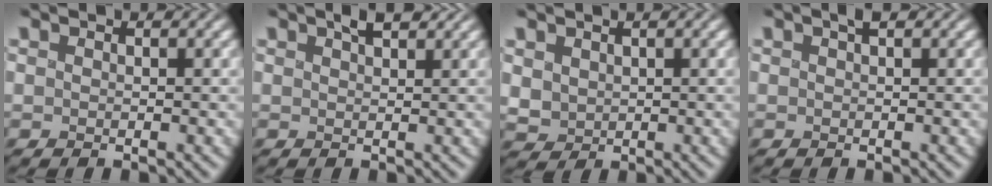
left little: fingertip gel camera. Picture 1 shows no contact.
{"total": 1.9, "force": [1.2, 0.6, 1.3], "torque": [-0.014, 0.003, 0.020]}
{"total": 2.0, "force": [0.6, 1.6, 1.0], "torque": [-0.026, -0.002, 0.015]}
{"total": 0.9, "force": [0.3, 0.3, 0.8], "torque": [-0.008, 0.002, 0.003]}